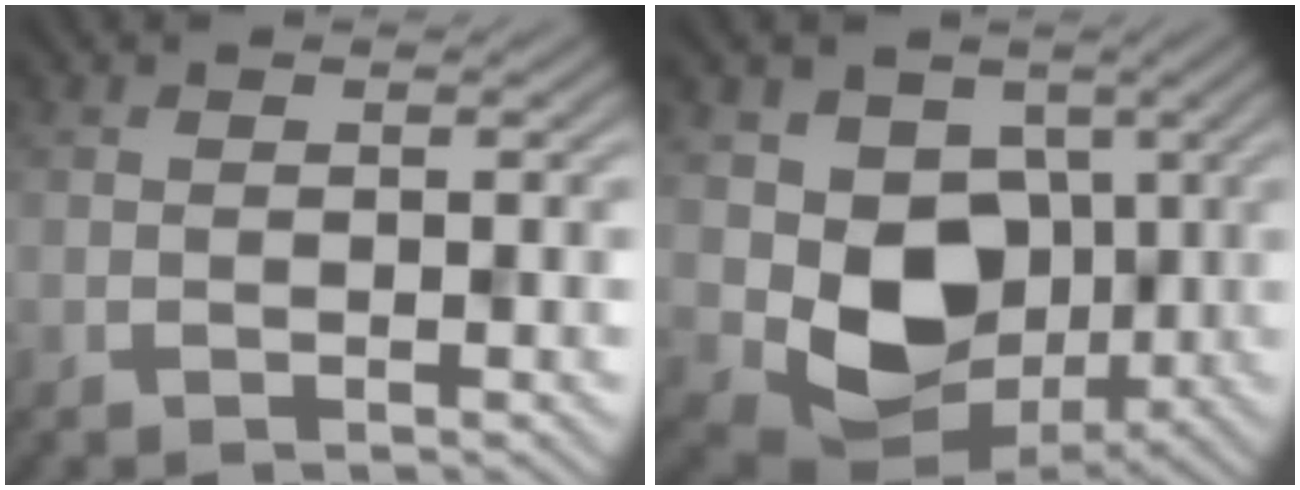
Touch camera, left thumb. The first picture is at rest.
{"total": 7.7, "force": [0.3, 6.9, 3.4], "torque": [-0.089, -0.031, 0.014]}